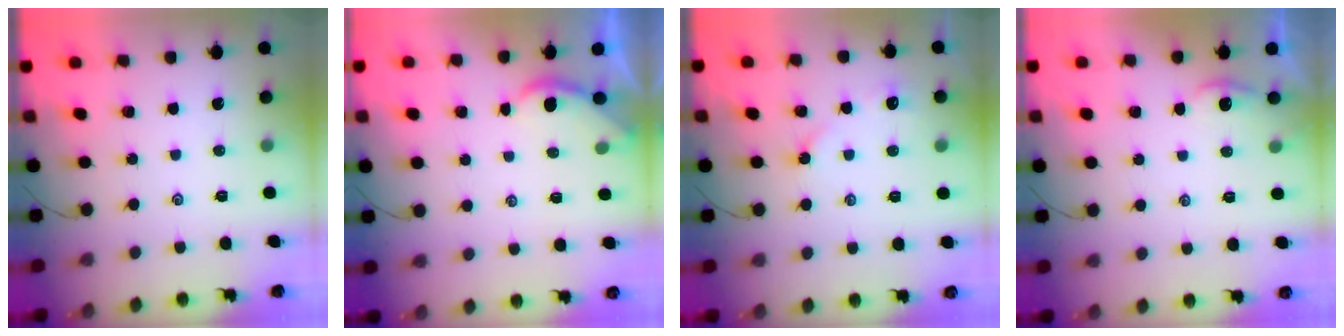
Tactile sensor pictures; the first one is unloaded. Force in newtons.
{"total": 1.5, "press": 1.5, "slide": 0.2}
{"total": 2.9, "press": 2.9, "slide": 0.5}
{"total": 1.9, "press": 1.9, "slide": 0.2}